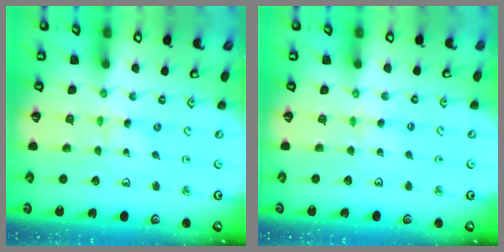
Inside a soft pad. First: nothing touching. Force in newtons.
{"total": 3.3, "press": 3.3, "slide": 0.4}